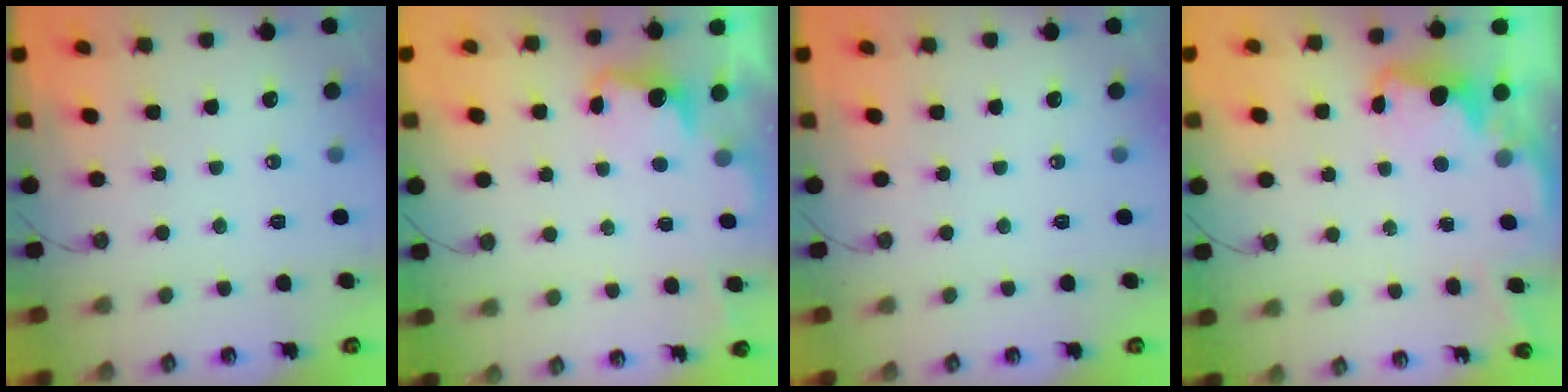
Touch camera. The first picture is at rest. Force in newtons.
{"total": 2.2, "press": 2.0, "slide": 1.0}
{"total": 0.0}
{"total": 2.4, "press": 2.4, "slide": 0.5}